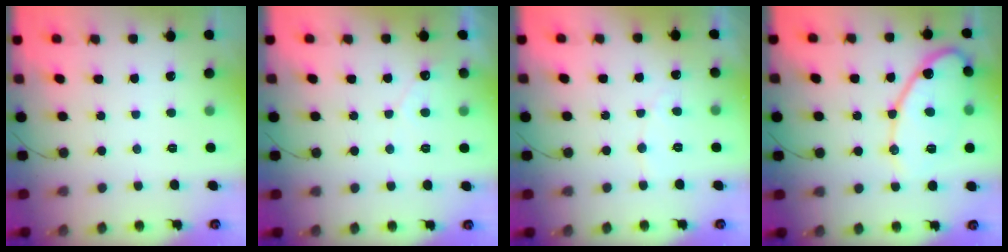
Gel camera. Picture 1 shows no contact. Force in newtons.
{"total": 2.8, "press": 2.8, "slide": 0.1}
{"total": 3.8, "press": 3.8, "slide": 0.2}
{"total": 13.8, "press": 13.8, "slide": 0.8}